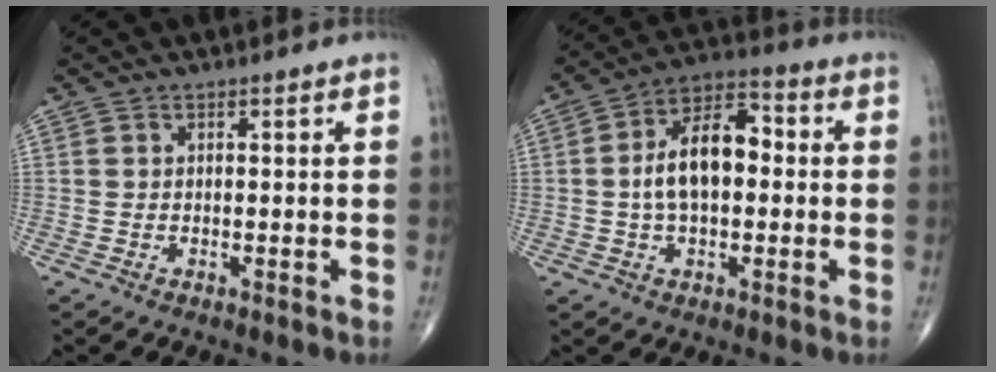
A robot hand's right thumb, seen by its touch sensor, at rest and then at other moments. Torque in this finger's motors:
{"motor_torque": [1.40, 1.58, 1.23, -0.13, 0.14]}